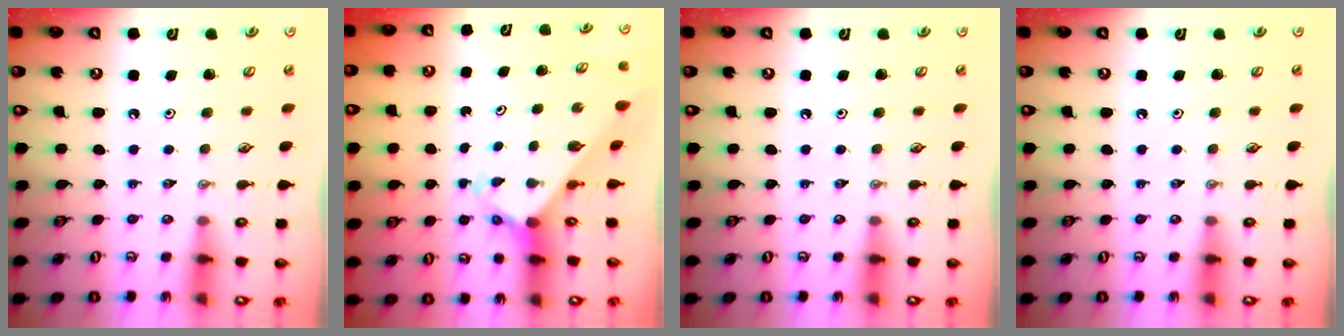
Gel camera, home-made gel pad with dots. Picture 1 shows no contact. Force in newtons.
{"total": 2.6, "press": 2.6, "slide": 0.2}
{"total": 0.0}
{"total": 0.0}